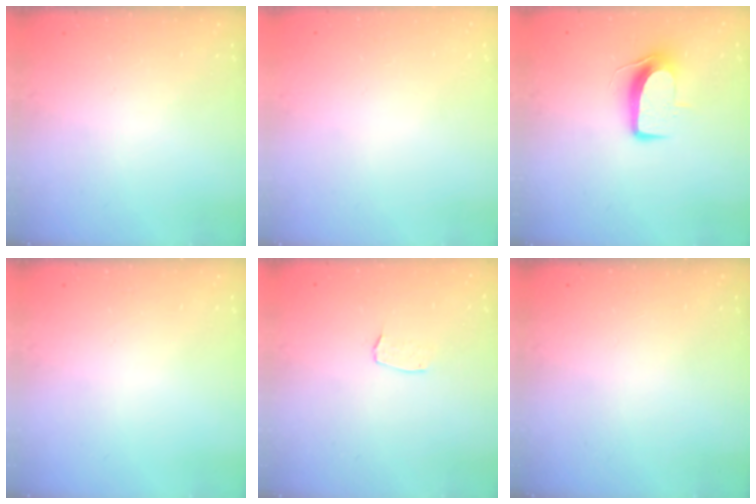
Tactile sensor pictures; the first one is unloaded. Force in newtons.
{"total": 0.0}
{"total": 8.8, "press": 8.7, "slide": 0.6}
{"total": 0.0}
{"total": 3.0, "press": 3.0, "slide": 0.2}
{"total": 0.0}